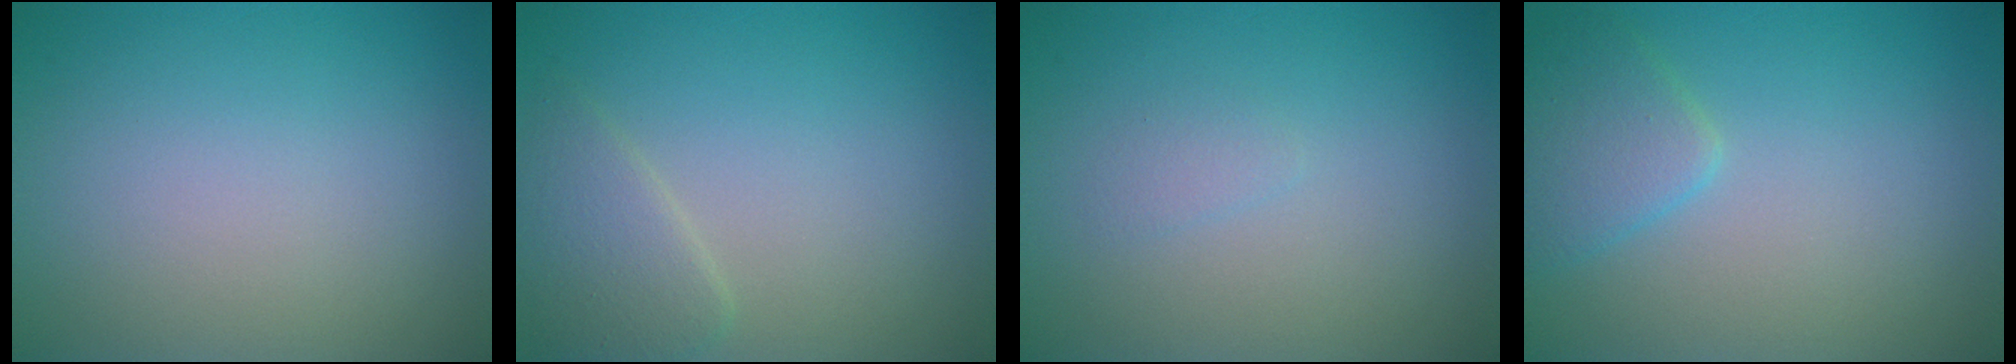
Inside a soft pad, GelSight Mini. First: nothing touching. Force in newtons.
{"total": 2.4, "press": 2.4, "slide": 0.2}
{"total": 0.7, "press": 0.7, "slide": 0.0}
{"total": 2.7, "press": 2.7, "slide": 0.1}